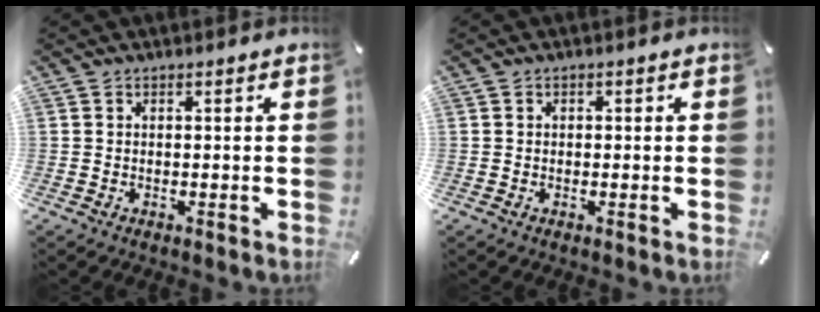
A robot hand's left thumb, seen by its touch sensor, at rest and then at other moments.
{"total": 0.7, "force": [-0.2, 0.6, 0.2], "torque": [-0.003, 0.005, -0.005]}